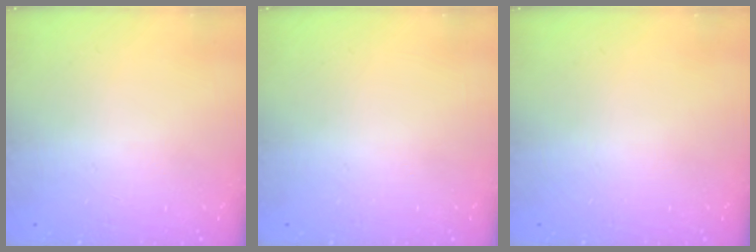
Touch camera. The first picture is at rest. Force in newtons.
{"total": 0.0}
{"total": 0.0}